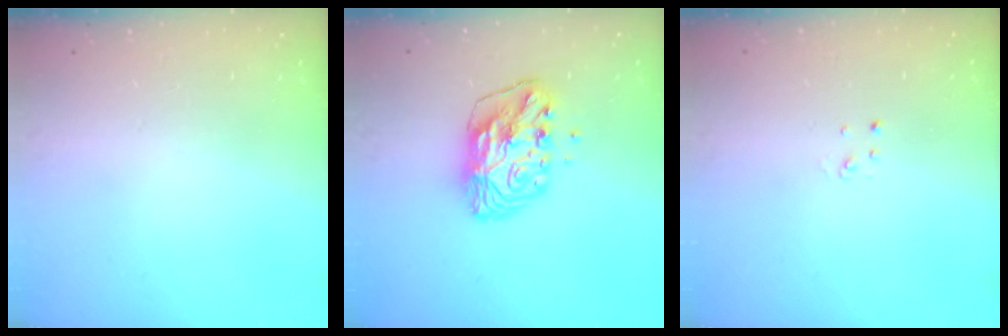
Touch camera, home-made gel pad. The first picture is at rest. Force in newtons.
{"total": 11.3, "press": 11.2, "slide": 1.6}
{"total": 2.0, "press": 2.0, "slide": 0.2}